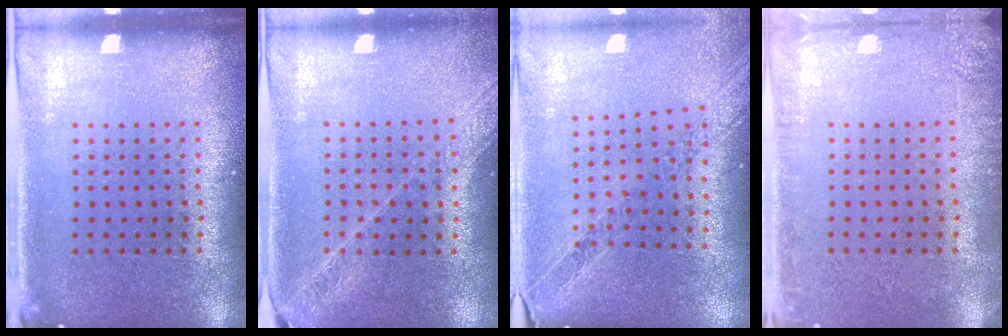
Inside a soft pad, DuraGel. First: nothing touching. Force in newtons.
{"total": 1.6, "press": 1.5, "slide": 0.4}
{"total": 1.1, "press": 1.1, "slide": 0.2}
{"total": 2.0, "press": 2.0, "slide": 0.3}